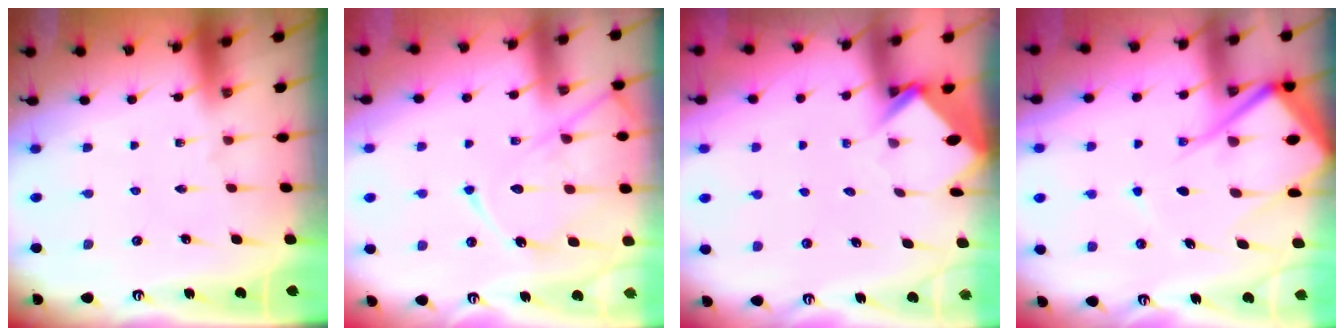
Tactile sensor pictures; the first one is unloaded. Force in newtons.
{"total": 13.0, "press": 12.9, "slide": 1.2}
{"total": 3.9, "press": 3.8, "slide": 0.3}
{"total": 13.9, "press": 13.8, "slide": 1.7}